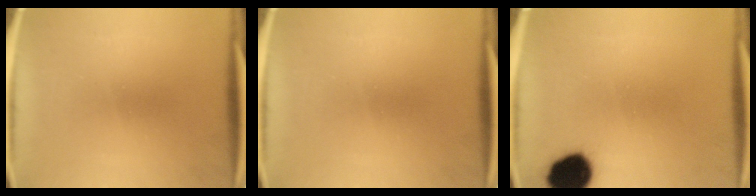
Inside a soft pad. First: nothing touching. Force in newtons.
{"total": 0.0}
{"total": 12.4}